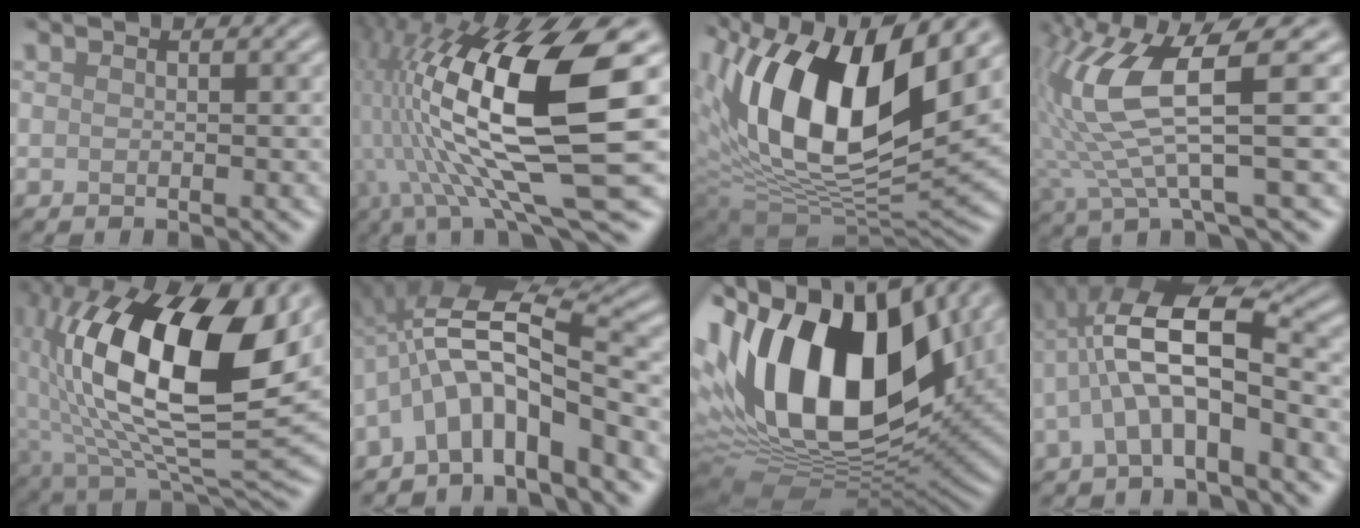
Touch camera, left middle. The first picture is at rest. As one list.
[{"total": 15.3, "force": [1.4, 5.2, 14.3], "torque": [-0.293, -0.001, 0.046]}, {"total": 14.7, "force": [5.4, 6.8, 11.8], "torque": [-0.216, 0.016, 0.098]}, {"total": 9.1, "force": [1.9, 2.3, 8.6], "torque": [-0.195, 0.002, 0.049]}, {"total": 17.2, "force": [3.5, 7.6, 15.1], "torque": [-0.284, 0.015, 0.061]}, {"total": 9.5, "force": [-3.4, 3.1, 8.4], "torque": [-0.149, 0.030, -0.063]}, {"total": 17.4, "force": [4.8, 10.1, 13.4], "torque": [-0.262, 0.015, 0.088]}, {"total": 7.9, "force": [-1.3, 2.7, 7.4], "torque": [-0.147, 0.033, -0.019]}]